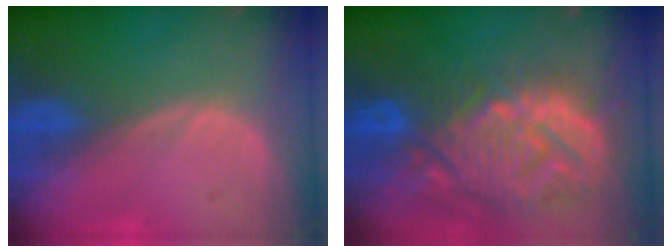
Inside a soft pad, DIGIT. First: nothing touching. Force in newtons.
{"total": 14.5, "press": 12.4, "slide": 7.6}